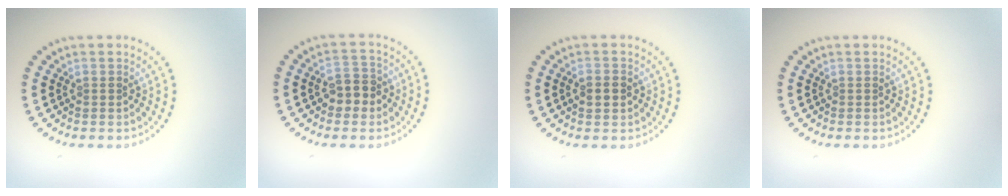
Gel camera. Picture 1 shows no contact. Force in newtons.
{"total": 2.7, "press": 2.7, "slide": 0.4}
{"total": 2.3, "press": 2.3, "slide": 0.0}
{"total": 0.0}